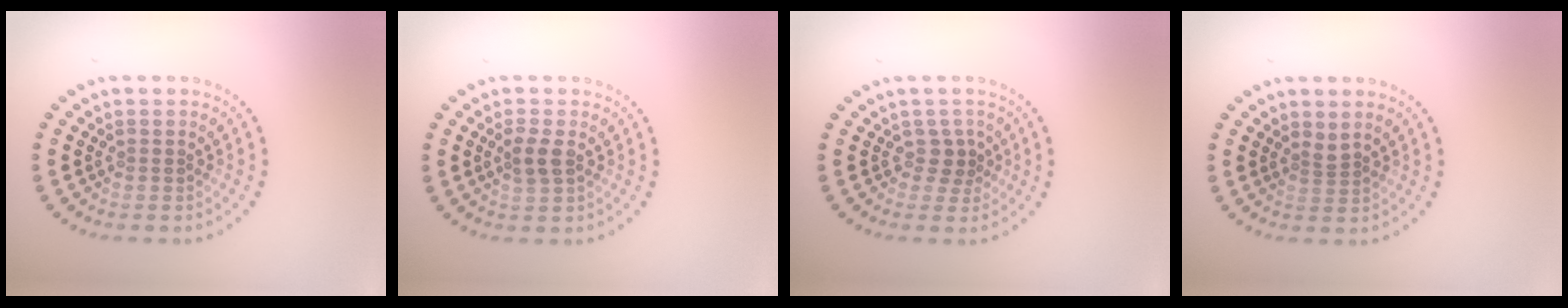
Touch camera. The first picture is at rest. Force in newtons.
{"total": 1.8, "press": 1.8, "slide": 0.4}
{"total": 1.6, "press": 1.1, "slide": 1.2}
{"total": 0.8, "press": 0.5, "slide": 0.6}